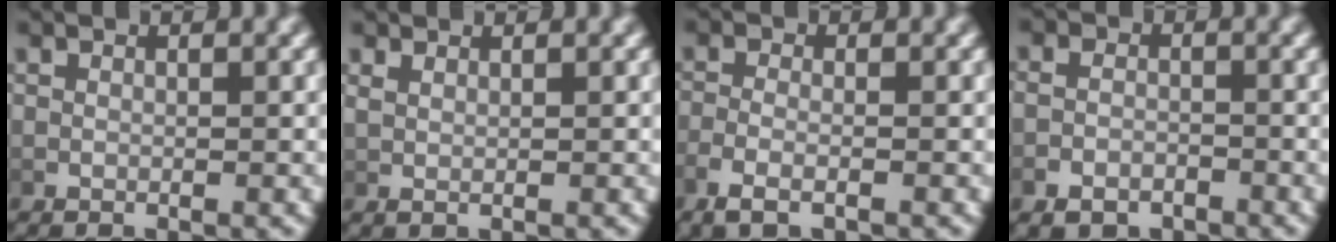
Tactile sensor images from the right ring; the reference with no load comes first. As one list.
[{"total": 1.0, "force": [0.8, 0.0, 0.5], "torque": [-0.006, 0.000, 0.022]}, {"total": 2.7, "force": [-1.7, 0.9, 2.0], "torque": [-0.050, -0.008, -0.024]}, {"total": 3.2, "force": [-2.4, 2.1, 0.8], "torque": [-0.008, -0.010, -0.040]}]